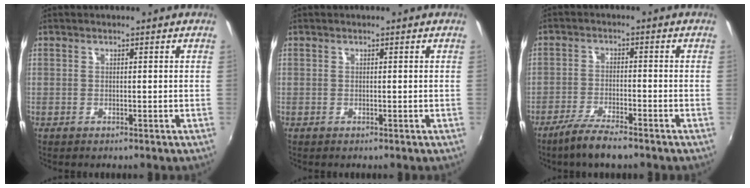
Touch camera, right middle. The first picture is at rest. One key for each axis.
{"total": 0.0}
{"total": 6.6, "fx": -5.2, "fy": 1.0, "fz": 3.8, "tx": -0.096, "ty": -0.008, "tz": -0.097}